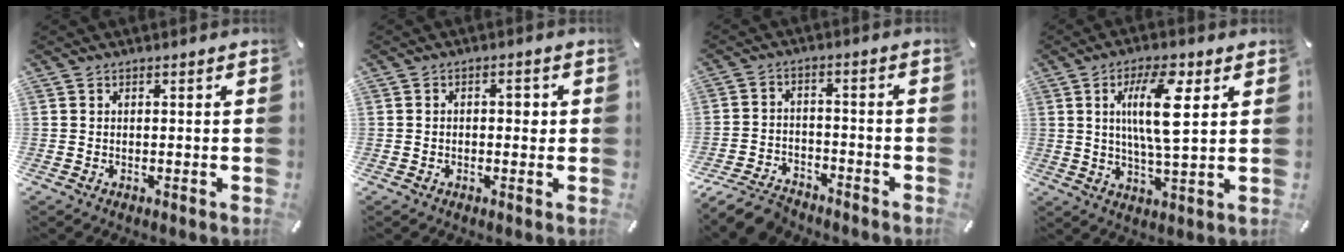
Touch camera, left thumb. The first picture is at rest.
{"total": 2.8, "force": [0.0, 1.6, 2.3], "torque": [-0.028, 0.003, -0.008]}
{"total": 7.7, "force": [-6.5, 3.3, 2.5], "torque": [-0.045, 0.033, -0.123]}
{"total": 12.2, "force": [3.9, 3.3, 11.1], "torque": [-0.216, -0.009, 0.054]}